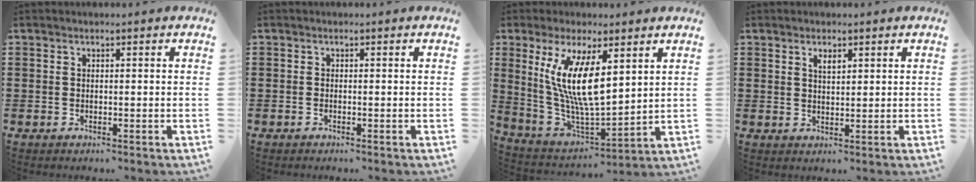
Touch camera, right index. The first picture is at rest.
{"total": 0.0}
{"total": 11.0, "force": [3.3, 3.2, 10.0], "torque": [-0.215, -0.019, 0.059]}
{"total": 1.8, "force": [1.2, 0.7, 1.2], "torque": [-0.026, 0.003, 0.021]}